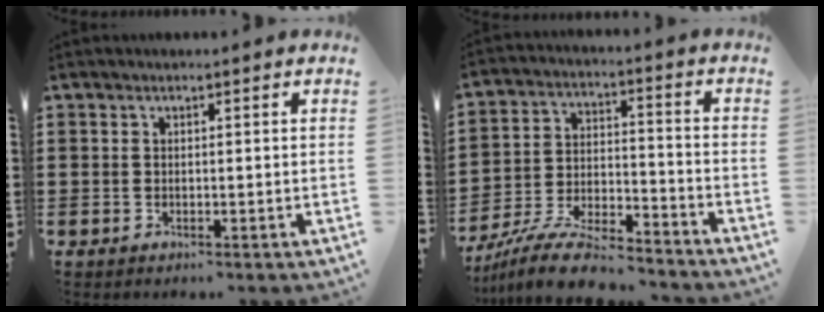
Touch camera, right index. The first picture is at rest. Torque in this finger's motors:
{"motor_torque": [0.64, 1.14, 0.05, -0.03]}